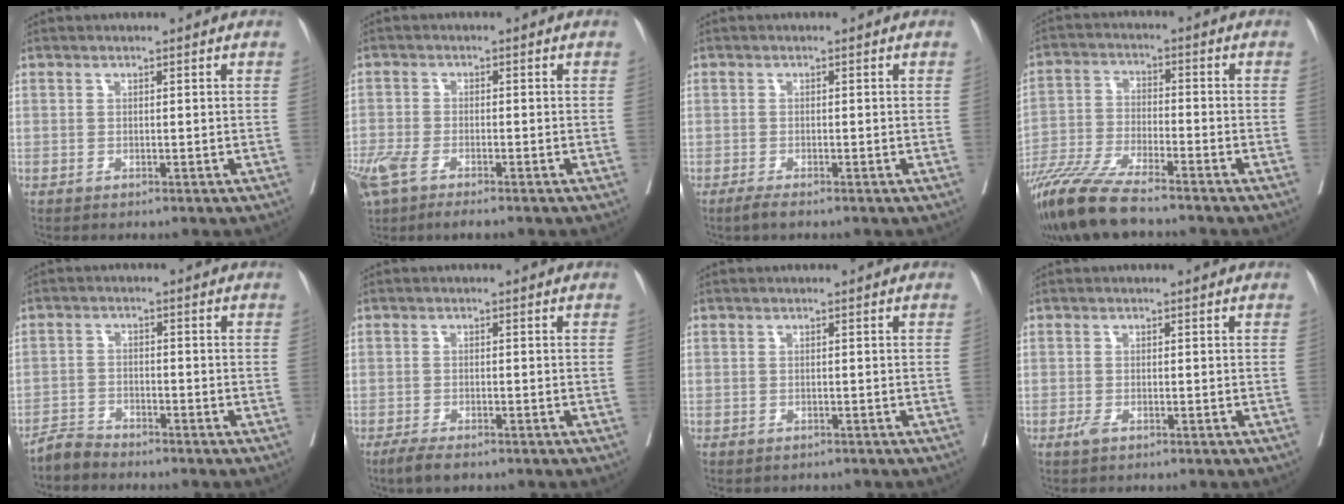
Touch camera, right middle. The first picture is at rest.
{"total": 8.2, "force": [-5.5, 2.8, 5.4], "torque": [-0.120, -0.011, -0.099]}
{"total": 1.7, "force": [-1.3, 0.1, 1.1], "torque": [-0.025, -0.005, -0.024]}
{"total": 12.1, "force": [-9.8, 1.3, 7.0], "torque": [-0.137, -0.037, -0.179]}
{"total": 2.9, "force": [-2.8, 0.2, -0.2], "torque": [0.007, -0.010, -0.056]}
{"total": 3.5, "force": [-2.6, 1.0, 2.2], "torque": [-0.040, -0.006, -0.041]}
{"total": 1.2, "force": [-1.0, 0.6, 0.2], "torque": [-0.008, 0.000, -0.014]}
{"total": 1.2, "force": [-0.7, 0.4, 0.9], "torque": [-0.018, -0.001, -0.010]}